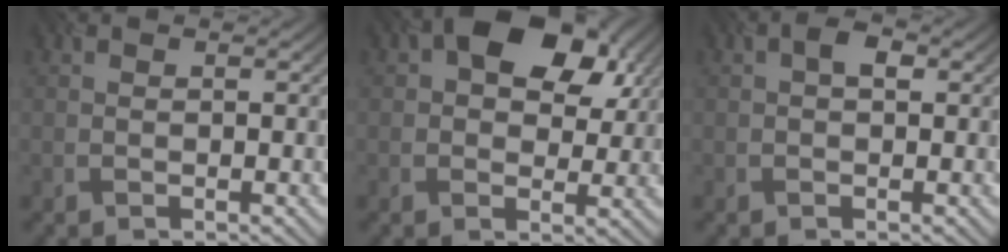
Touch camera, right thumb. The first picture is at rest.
{"total": 10.8, "force": [4.2, 6.7, 7.4], "torque": [-0.115, 0.014, 0.065]}
{"total": 1.0, "force": [0.1, 0.5, 0.8], "torque": [-0.019, 0.007, 0.003]}